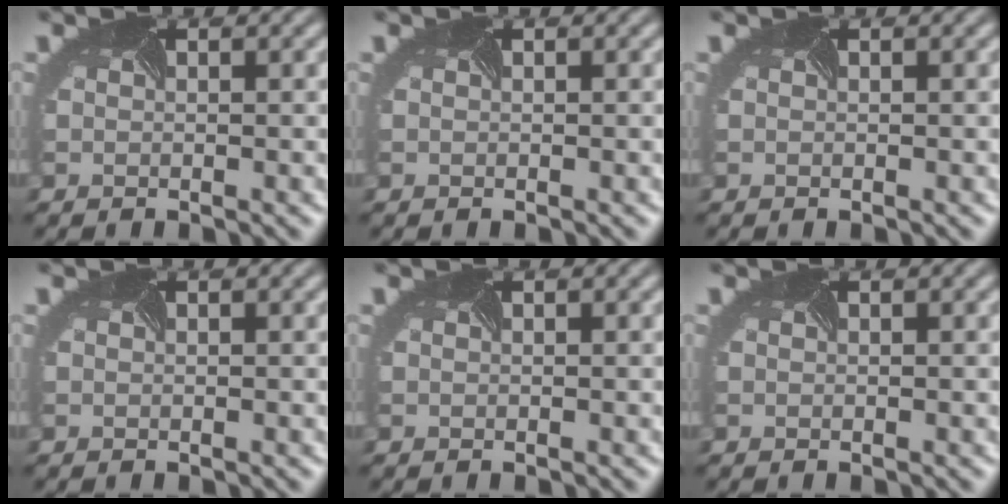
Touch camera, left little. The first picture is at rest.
{"total": 0.0}
{"total": 0.0}
{"total": 0.0}
{"total": 0.0}
{"total": 0.0}